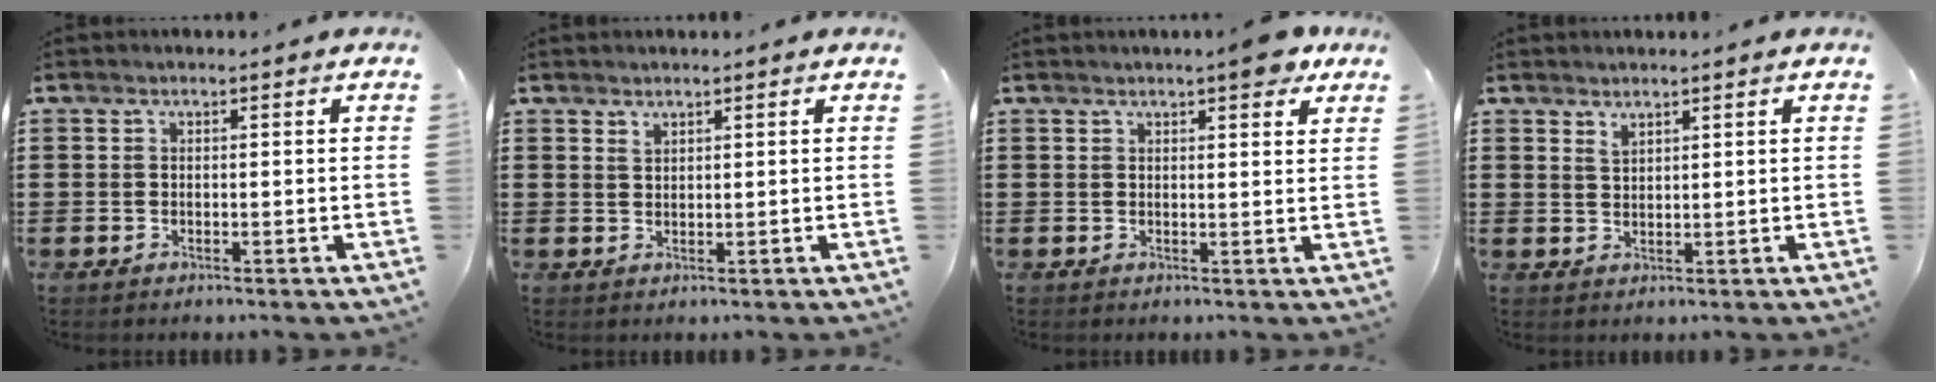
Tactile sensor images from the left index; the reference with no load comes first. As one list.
[{"total": 1.1, "force": [1.0, 0.4, 0.3], "torque": [-0.009, 0.002, 0.019]}, {"total": 4.7, "force": [3.5, 0.8, 3.0], "torque": [-0.043, -0.007, 0.057]}, {"total": 1.6, "force": [1.4, 0.5, 0.6], "torque": [-0.015, 0.001, 0.026]}]